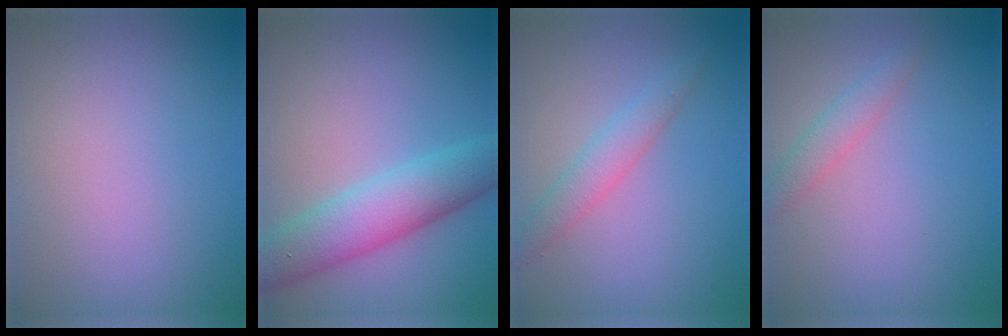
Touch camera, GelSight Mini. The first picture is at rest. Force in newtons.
{"total": 6.3, "press": 6.3, "slide": 0.3}
{"total": 2.7, "press": 2.7, "slide": 0.2}
{"total": 1.9, "press": 1.9, "slide": 0.0}